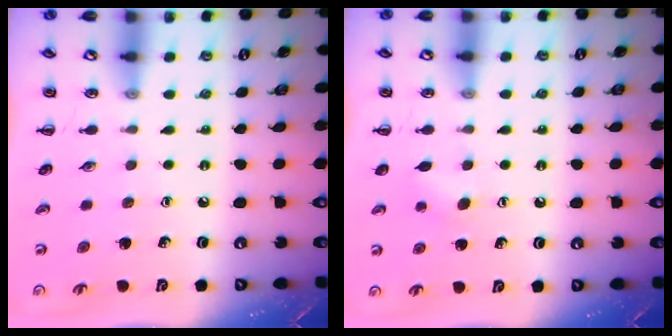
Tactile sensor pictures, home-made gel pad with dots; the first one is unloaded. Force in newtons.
{"total": 3.0, "press": 2.9, "slide": 0.8}